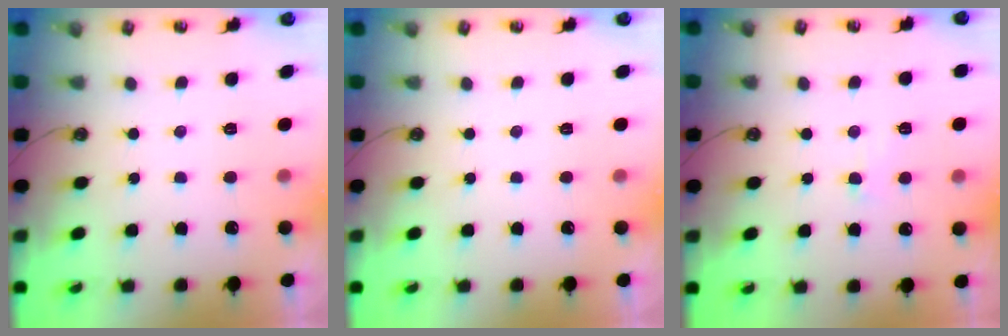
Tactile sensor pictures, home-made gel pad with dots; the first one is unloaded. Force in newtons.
{"total": 0.0}
{"total": 0.9, "press": 0.6, "slide": 0.7}